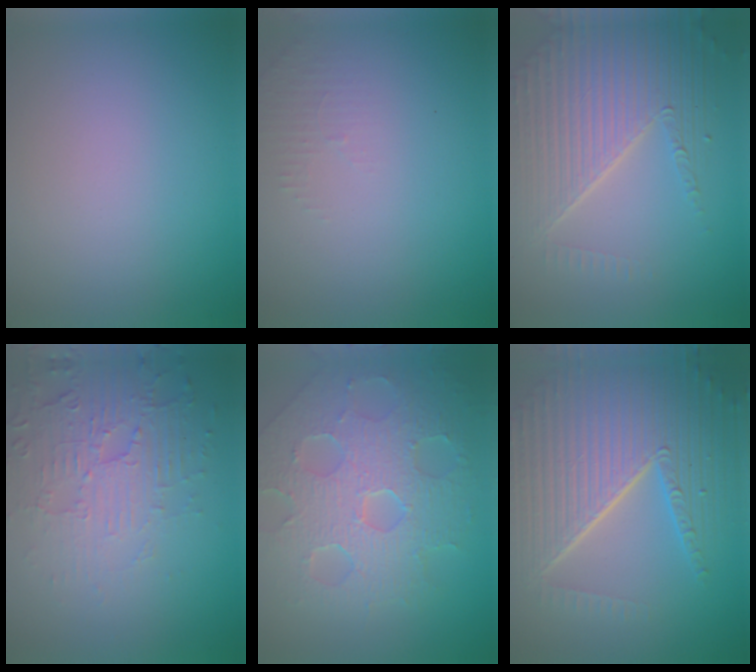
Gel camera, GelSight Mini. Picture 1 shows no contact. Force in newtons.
{"total": 1.3, "press": 1.2, "slide": 0.3}
{"total": 7.2, "press": 5.2, "slide": 5.0}
{"total": 5.9, "press": 3.8, "slide": 4.5}
{"total": 8.5, "press": 5.8, "slide": 6.2}
{"total": 10.2, "press": 6.6, "slide": 7.8}